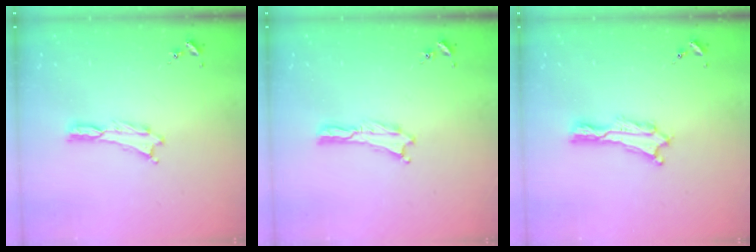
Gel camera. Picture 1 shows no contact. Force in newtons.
{"total": 0.0}
{"total": 0.7, "press": 0.7, "slide": 0.1}